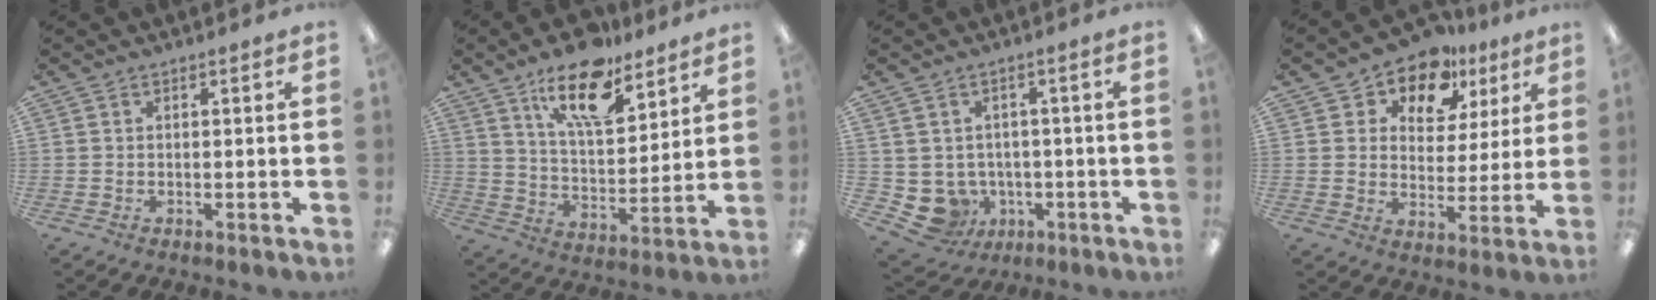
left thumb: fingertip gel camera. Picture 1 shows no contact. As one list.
[{"total": 16.1, "force": [11.2, 6.5, 9.6], "torque": [-0.147, -0.063, 0.189]}, {"total": 6.2, "force": [-1.8, 5.6, 1.8], "torque": [-0.061, 0.000, -0.028]}, {"total": 10.2, "force": [7.8, 5.9, 2.8], "torque": [-0.054, -0.062, 0.140]}]